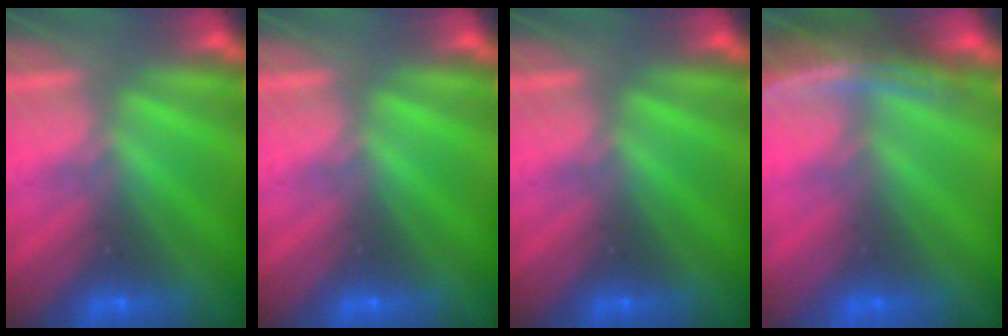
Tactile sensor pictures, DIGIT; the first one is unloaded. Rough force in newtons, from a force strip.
{"total": 0.0}
{"total": 0.0}
{"total": 3.8}